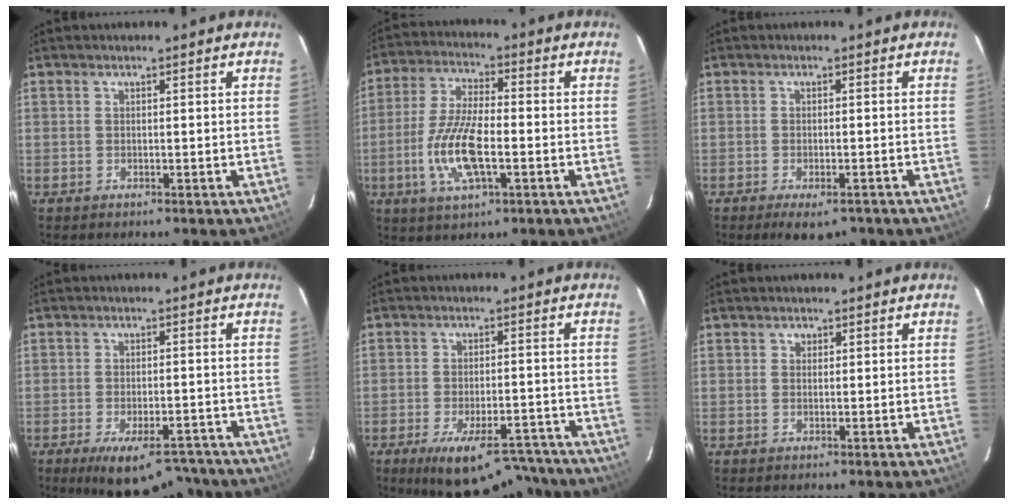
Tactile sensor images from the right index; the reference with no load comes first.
{"total": 12.0, "force": [-3.3, 4.0, 10.9], "torque": [-0.227, -0.004, -0.066]}
{"total": 5.5, "force": [-4.1, 1.9, 3.2], "torque": [-0.061, -0.013, -0.059]}
{"total": 13.0, "force": [-10.0, 4.7, 6.8], "torque": [-0.122, -0.016, -0.141]}
{"total": 15.4, "force": [-12.1, 5.5, 7.8], "torque": [-0.137, -0.013, -0.164]}
{"total": 0.9, "force": [0.3, 0.8, 0.1], "torque": [0.002, 0.004, 0.002]}